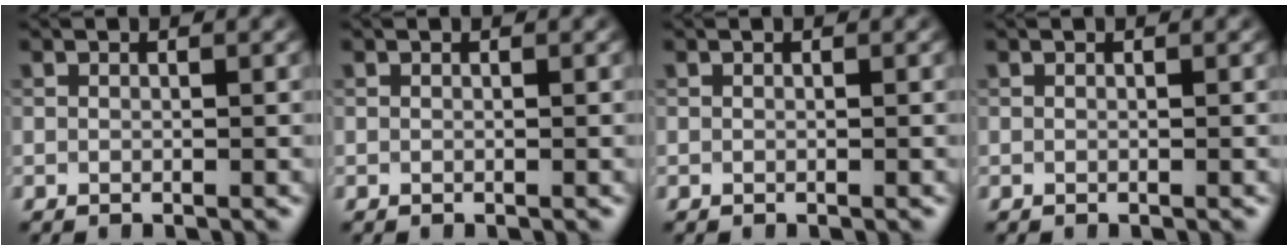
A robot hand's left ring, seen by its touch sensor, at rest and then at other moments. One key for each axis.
{"total": 0.0}
{"total": 0.0}
{"total": 0.0}